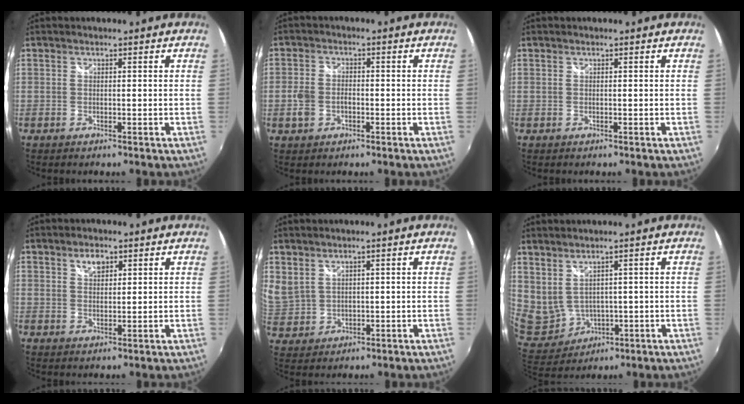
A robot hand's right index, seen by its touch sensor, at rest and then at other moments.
{"total": 4.2, "force": [-1.5, 3.2, 2.3], "torque": [-0.055, 0.005, -0.026]}
{"total": 0.0}
{"total": 3.0, "force": [1.9, 1.5, 1.7], "torque": [-0.024, 0.004, 0.033]}
{"total": 7.5, "force": [4.4, 5.3, 2.9], "torque": [-0.069, 0.009, 0.107]}
{"total": 8.3, "force": [2.8, 5.7, 5.3], "torque": [-0.115, -0.016, 0.086]}